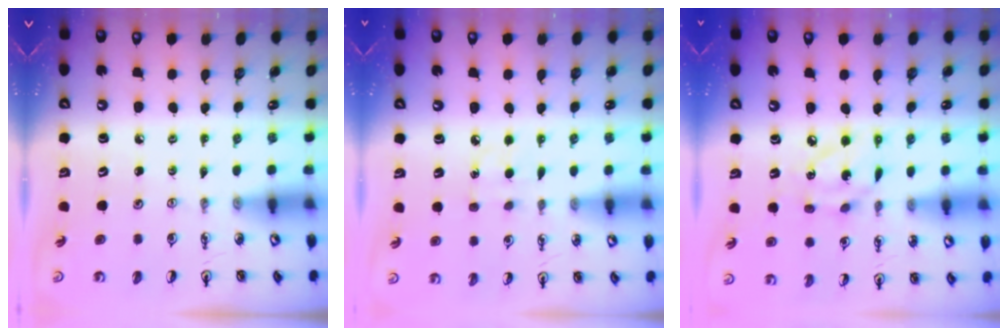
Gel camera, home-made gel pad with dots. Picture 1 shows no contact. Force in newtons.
{"total": 5.4, "press": 5.3, "slide": 0.5}
{"total": 8.5, "press": 8.4, "slide": 0.4}